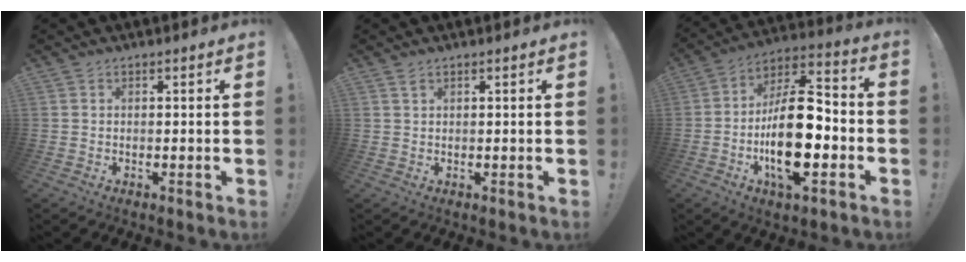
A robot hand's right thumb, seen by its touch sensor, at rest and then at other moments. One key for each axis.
{"total": 1.3, "fx": 0.9, "fy": 0.5, "fz": 0.8, "tx": -0.009, "ty": -0.003, "tz": 0.015}
{"total": 20.7, "fx": -5.2, "fy": 9.0, "fz": 17.9, "tx": -0.322, "ty": 0.022, "tz": -0.082}